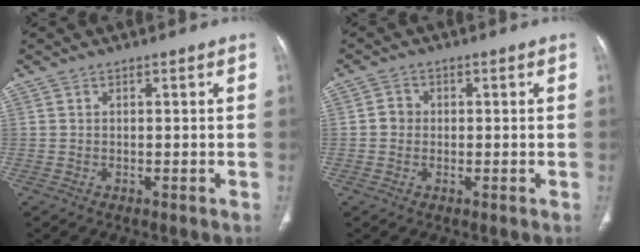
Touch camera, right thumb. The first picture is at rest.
{"total": 2.4, "force": [-0.1, 2.2, 0.8], "torque": [-0.001, 0.007, -0.006]}